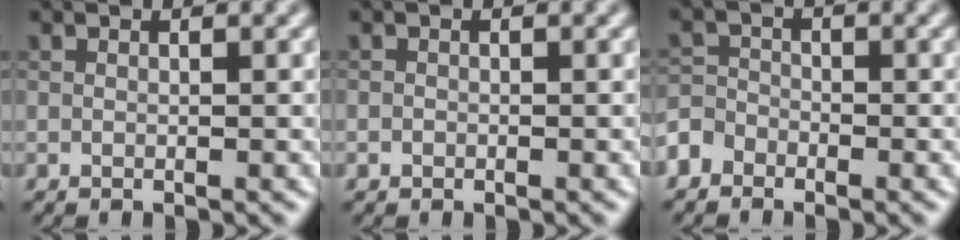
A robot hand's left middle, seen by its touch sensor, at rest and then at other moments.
{"total": 0.5, "force": [-0.2, 0.5, 0.1], "torque": [0.002, -0.004, -0.005]}
{"total": 2.7, "force": [-1.9, 1.9, 0.5], "torque": [0.002, 0.001, -0.044]}